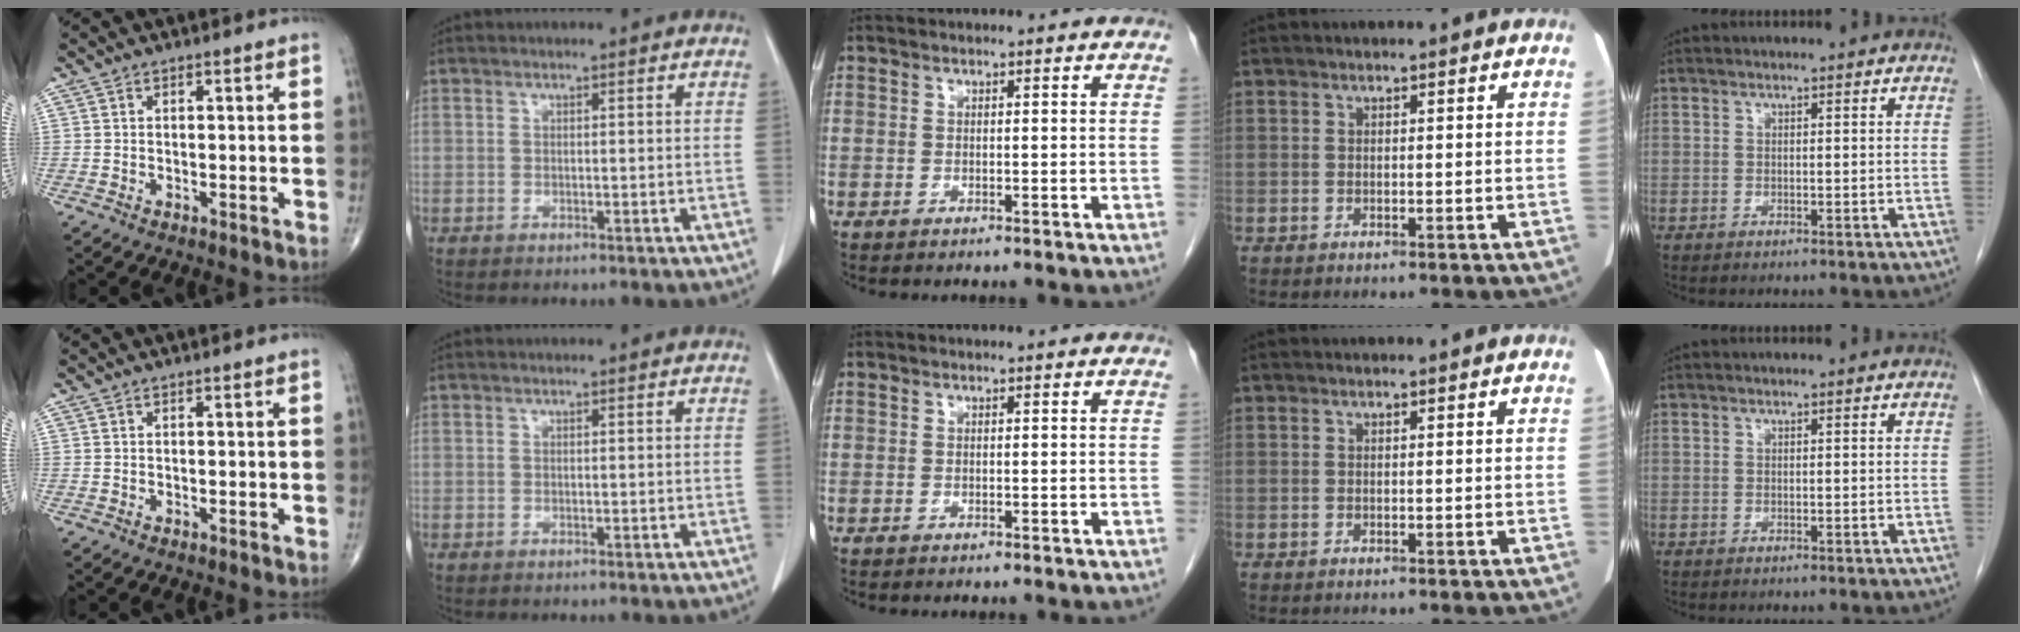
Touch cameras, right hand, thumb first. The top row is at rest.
{}